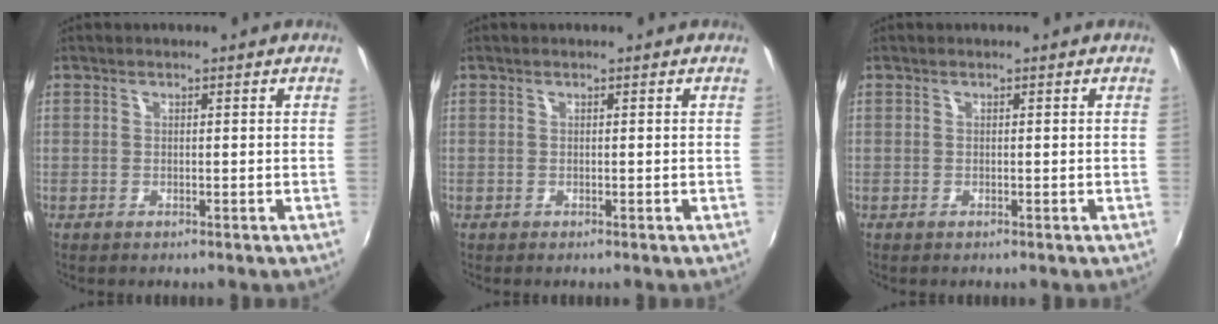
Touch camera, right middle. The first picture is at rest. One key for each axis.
{"total": 0.0}
{"total": 0.0}